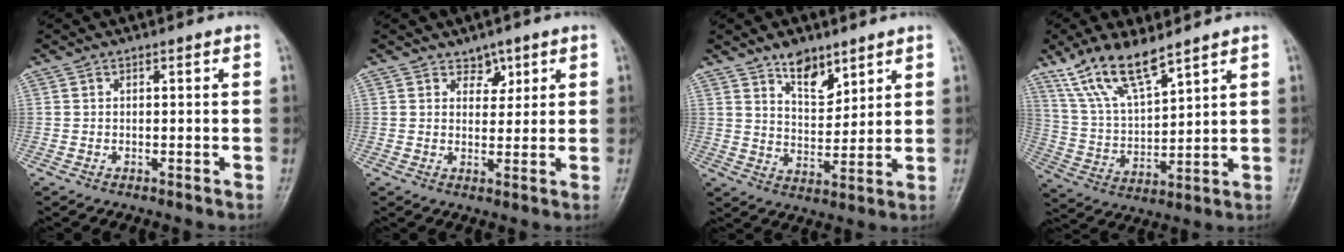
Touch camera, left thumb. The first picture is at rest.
{"total": 3.0, "force": [2.0, 2.1, 0.9], "torque": [0.009, -0.013, 0.031]}
{"total": 7.7, "force": [5.3, 3.9, 4.0], "torque": [-0.038, -0.041, 0.096]}
{"total": 12.6, "force": [9.0, 3.6, 7.9], "torque": [-0.144, -0.040, 0.190]}